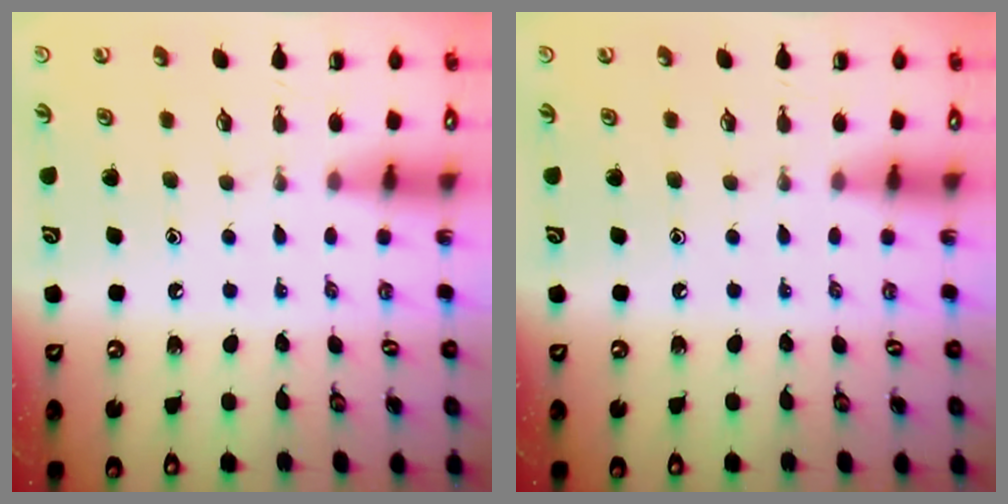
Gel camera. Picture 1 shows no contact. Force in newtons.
{"total": 0.0}